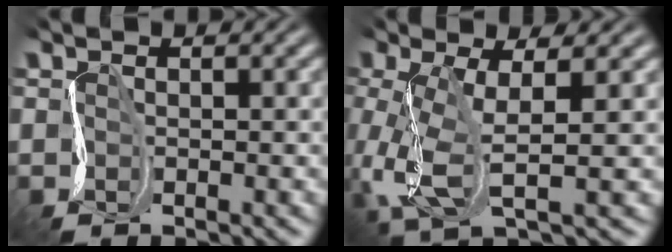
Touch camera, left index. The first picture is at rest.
{"total": 5.5, "force": [-1.7, 1.6, 5.0], "torque": [-0.132, -0.006, -0.027]}